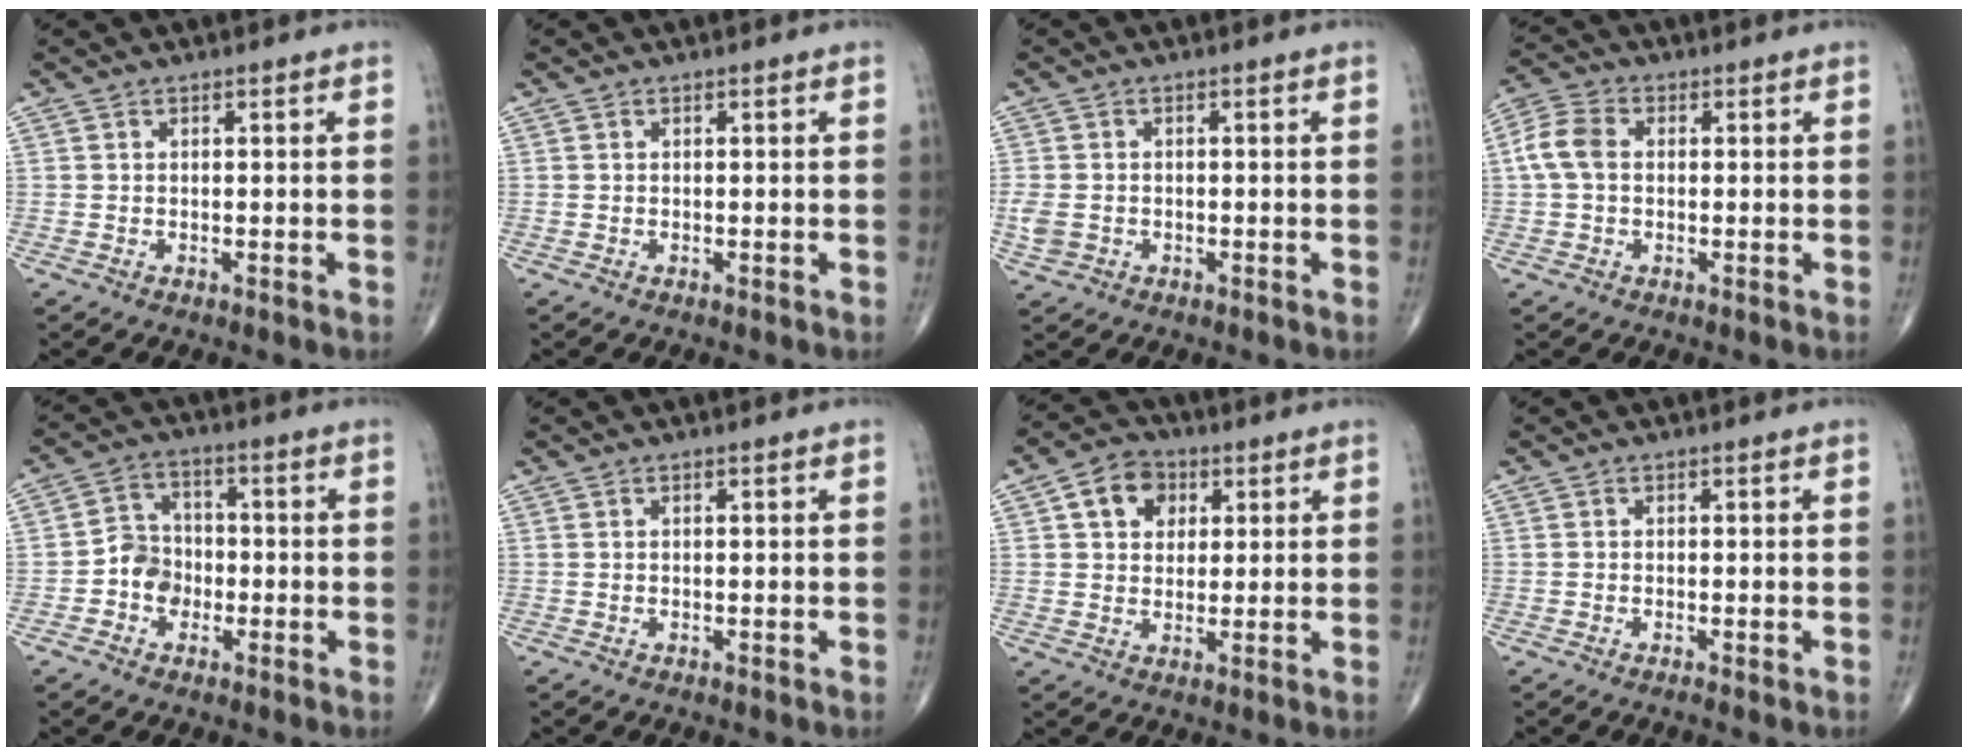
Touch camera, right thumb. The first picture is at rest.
{"total": 0.0}
{"total": 3.8, "force": [-0.9, 3.0, 2.1], "torque": [-0.052, 0.005, -0.014]}
{"total": 6.2, "force": [0.4, 4.4, 4.4], "torque": [-0.098, 0.019, 0.001]}
{"total": 6.3, "force": [-1.8, 5.4, 2.6], "torque": [-0.018, 0.024, -0.044]}
{"total": 0.0}
{"total": 7.8, "force": [2.6, 6.1, 4.1], "torque": [-0.040, 0.000, 0.036]}
{"total": 0.8, "force": [-0.4, 0.1, 0.7], "torque": [-0.016, -0.002, -0.008]}